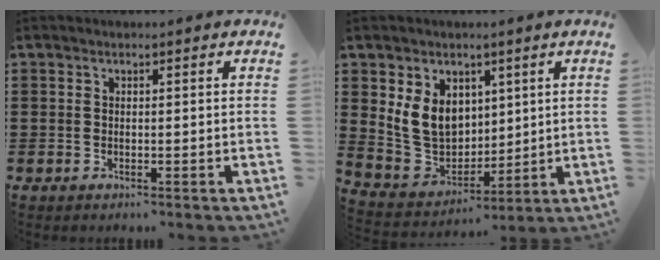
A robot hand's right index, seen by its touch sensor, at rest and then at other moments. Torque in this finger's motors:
{"motor_torque": [1.50, 0.64, 0.64, 0.20]}